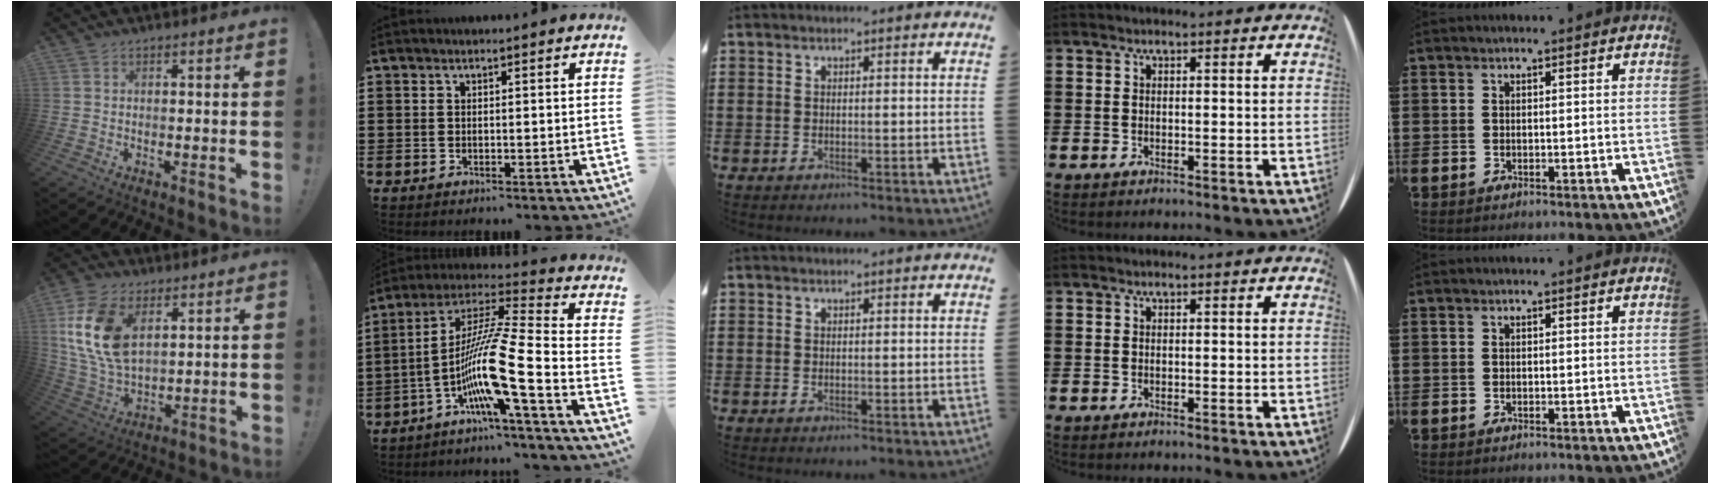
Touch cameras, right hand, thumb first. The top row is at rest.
{"thumb": {"total": 16.7, "force": [6.0, 10.6, 11.5], "torque": [-0.229, -0.023, 0.111]}, "index": {"total": 13.7, "force": [-6.1, 0.0, 12.2], "torque": [-0.257, -0.029, -0.126]}}